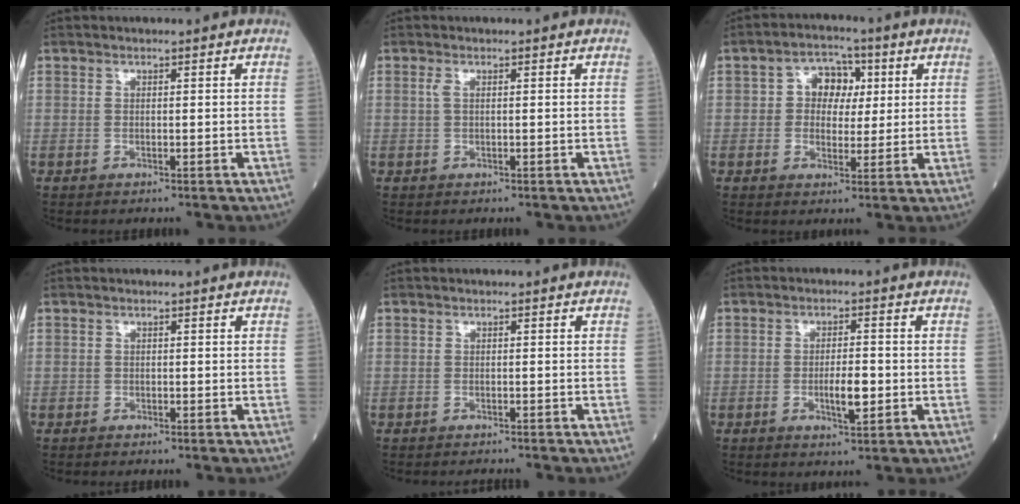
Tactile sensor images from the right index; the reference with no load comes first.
{"total": 0.8, "force": [0.2, 0.2, 0.8], "torque": [-0.024, 0.000, 0.001]}
{"total": 6.0, "force": [1.2, 4.4, 3.9], "torque": [-0.058, 0.020, 0.019]}
{"total": 0.0}
{"total": 1.3, "force": [-1.3, -0.2, 0.1], "torque": [0.002, -0.003, -0.017]}
{"total": 4.1, "force": [-1.0, 1.0, 3.9], "torque": [-0.068, 0.000, -0.011]}